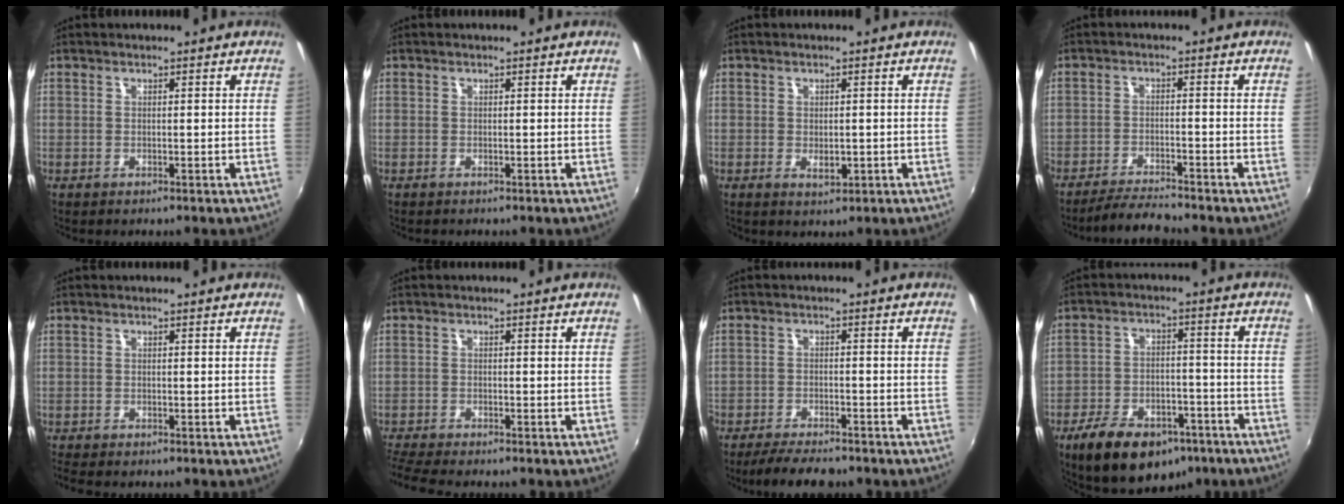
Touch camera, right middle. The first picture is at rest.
{"total": 0.0}
{"total": 2.3, "force": [-0.5, 1.4, 1.7], "torque": [-0.027, -0.003, -0.005]}
{"total": 6.4, "force": [-6.0, 0.3, 2.2], "torque": [-0.061, -0.010, -0.103]}
{"total": 3.4, "force": [-2.9, 0.6, 1.5], "torque": [-0.036, -0.021, -0.050]}
{"total": 6.4, "force": [-5.8, 0.3, 2.7], "torque": [-0.077, -0.028, -0.103]}
{"total": 7.7, "force": [-6.7, 1.7, 3.4], "torque": [-0.085, -0.013, -0.108]}
{"total": 17.6, "force": [-11.5, 9.0, 9.8], "torque": [-0.202, -0.005, -0.166]}